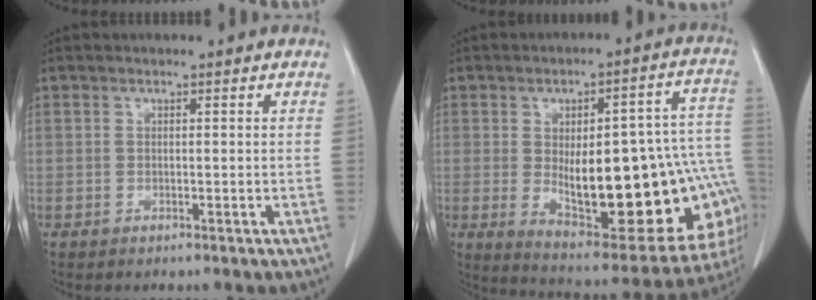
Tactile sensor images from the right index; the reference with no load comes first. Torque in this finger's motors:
{"motor_torque": [1.67, -0.38, 0.89, 0.21]}